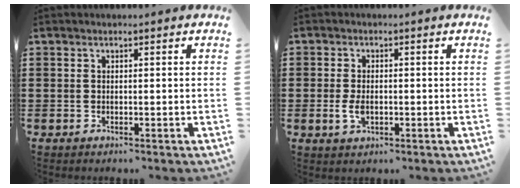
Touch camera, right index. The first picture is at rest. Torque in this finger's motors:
{"motor_torque": [2.14, 0.00, 0.79, -0.21]}